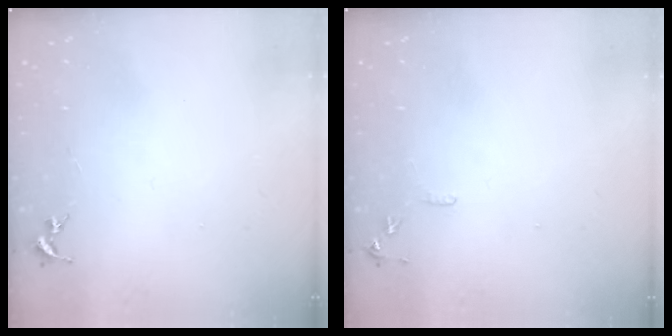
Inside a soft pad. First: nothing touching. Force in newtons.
{"total": 6.1, "press": 6.0, "slide": 0.7}